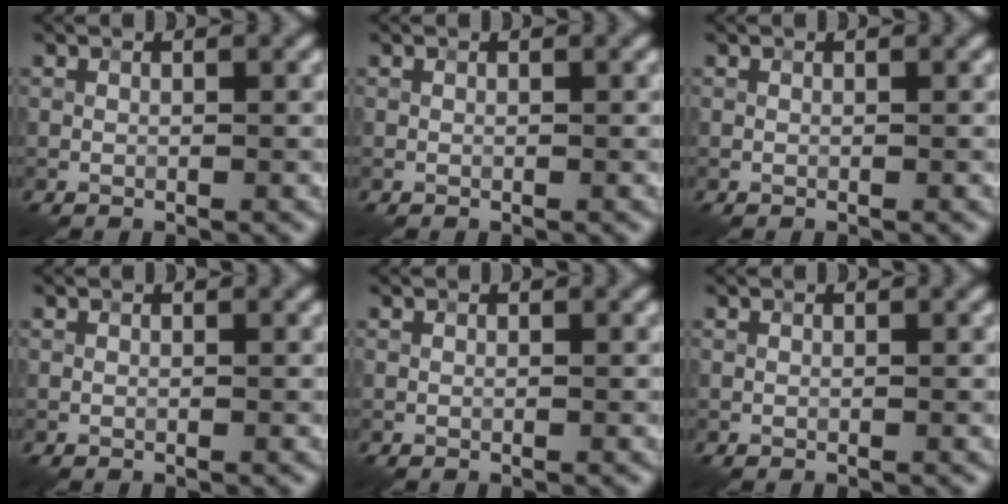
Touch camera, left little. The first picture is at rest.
{"total": 0.0}
{"total": 0.0}
{"total": 0.0}
{"total": 0.0}
{"total": 0.0}